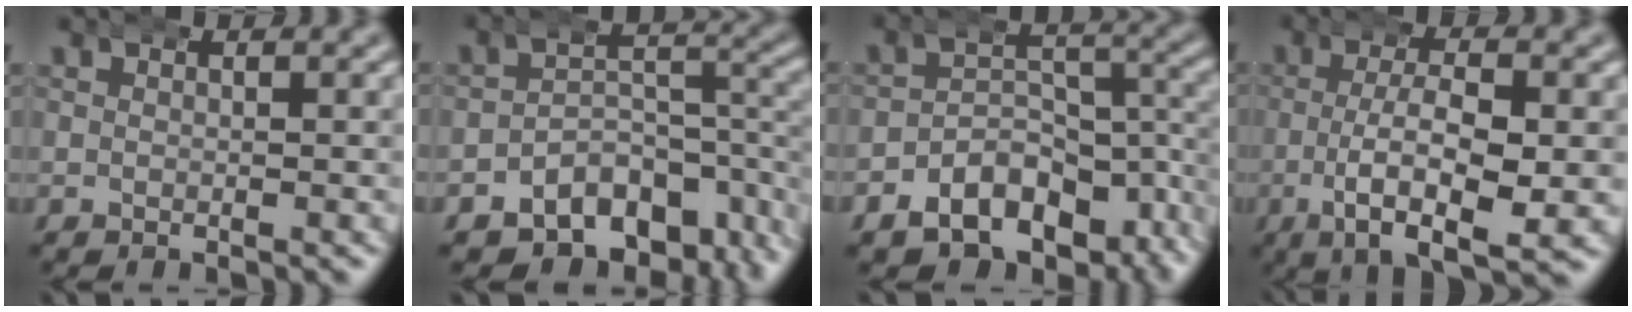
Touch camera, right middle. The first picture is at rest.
{"total": 10.3, "force": [-6.6, 6.1, 5.0], "torque": [-0.060, -0.024, -0.098]}
{"total": 11.9, "force": [-8.3, 7.1, 4.7], "torque": [-0.052, -0.020, -0.135]}
{"total": 7.7, "force": [-3.2, 2.6, 6.4], "torque": [-0.112, -0.020, -0.041]}